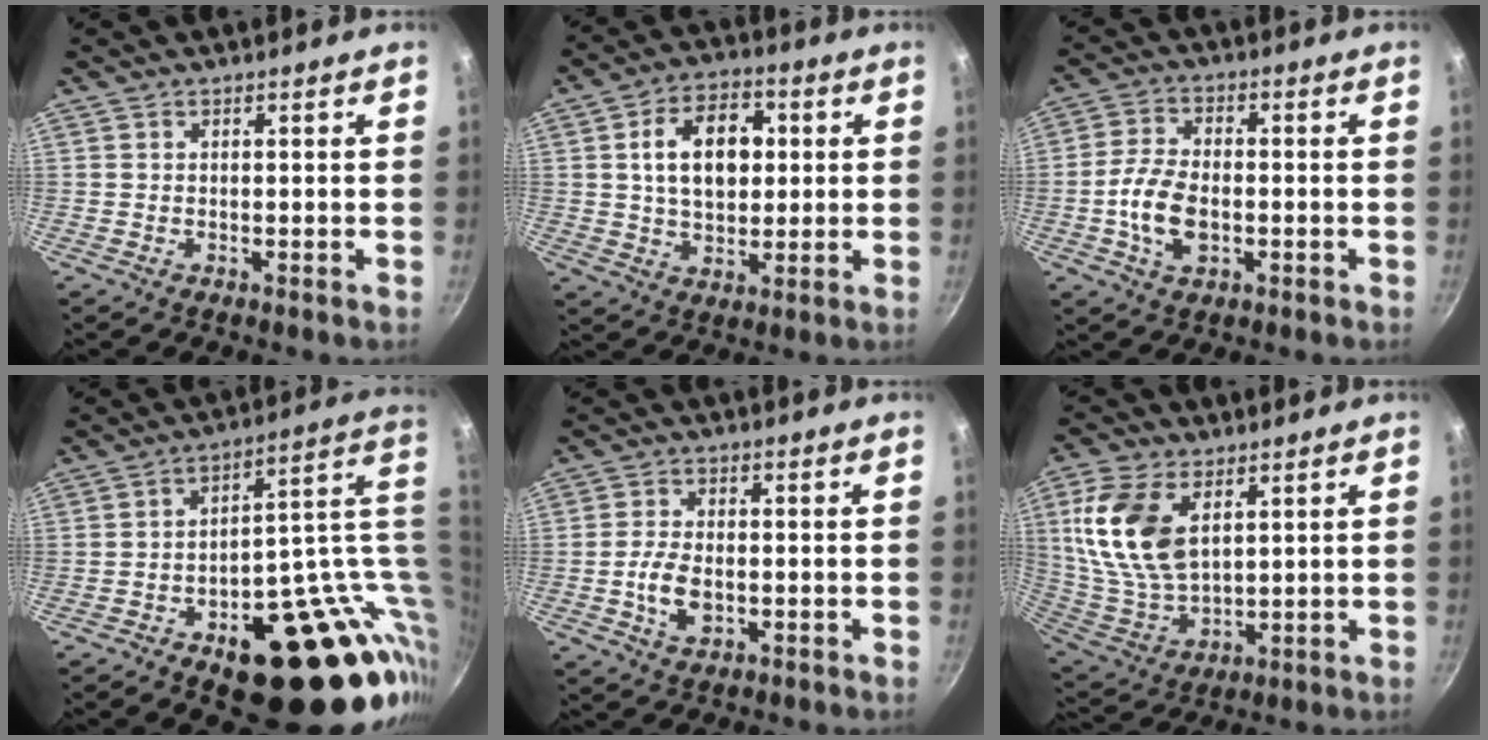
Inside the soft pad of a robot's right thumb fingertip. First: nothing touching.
{"total": 13.0, "force": [2.1, 8.6, 9.5], "torque": [-0.126, 0.008, 0.032]}
{"total": 9.8, "force": [-2.1, 5.9, 7.5], "torque": [-0.141, 0.022, -0.046]}
{"total": 28.8, "force": [-2.0, 15.9, 24.0], "torque": [-0.244, 0.021, 0.001]}
{"total": 6.2, "force": [-1.3, 3.7, 4.8], "torque": [-0.092, 0.008, -0.025]}
{"total": 16.2, "force": [5.1, 9.4, 12.2], "torque": [-0.233, -0.017, 0.114]}